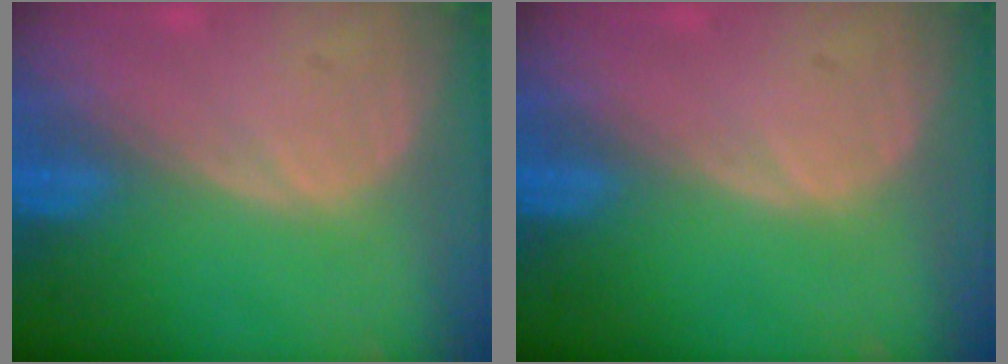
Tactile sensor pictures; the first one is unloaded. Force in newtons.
{"total": 0.0}